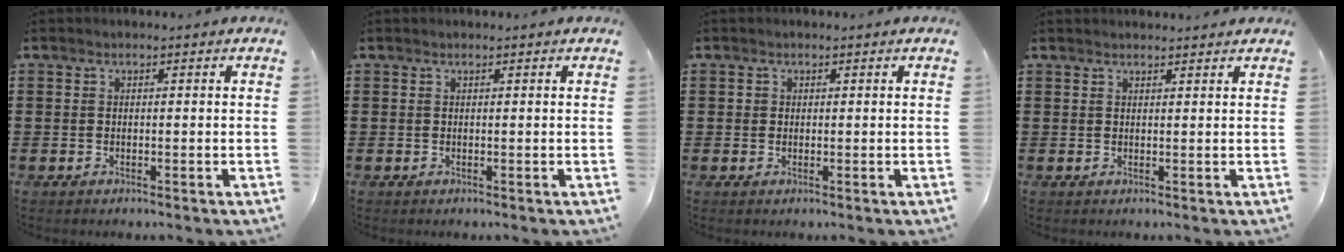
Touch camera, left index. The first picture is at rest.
{"total": 0.0}
{"total": 0.8, "force": [0.3, 0.7, 0.2], "torque": [-0.005, 0.004, 0.006]}
{"total": 1.1, "force": [1.1, -0.1, 0.2], "torque": [-0.006, -0.002, 0.022]}